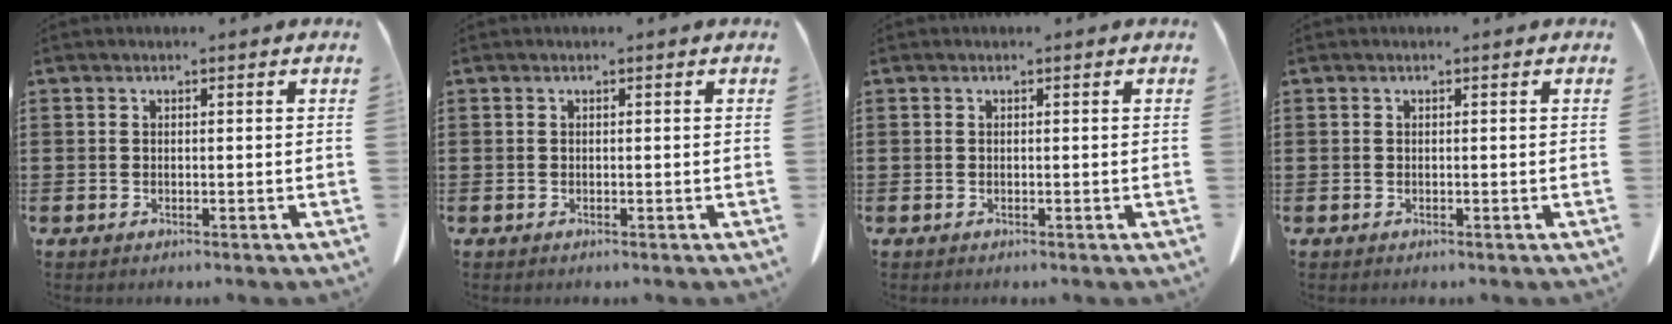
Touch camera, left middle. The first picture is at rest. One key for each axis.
{"total": 0.0}
{"total": 0.0}
{"total": 0.0}